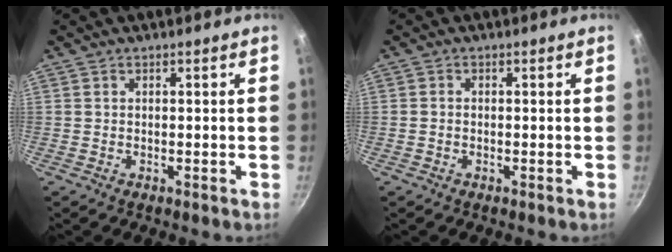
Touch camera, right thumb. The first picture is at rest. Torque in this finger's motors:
{"motor_torque": [-0.44, 0.12, -0.22, 0.00, -0.02]}